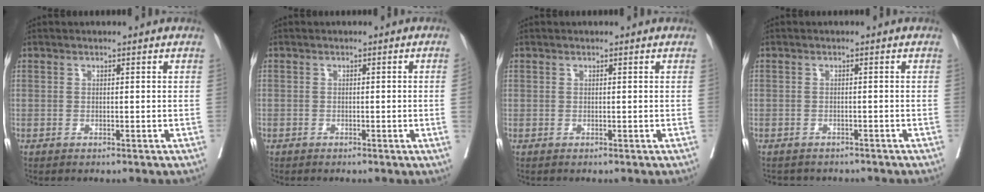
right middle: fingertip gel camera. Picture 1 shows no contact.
{"total": 1.3, "force": [-0.4, -0.3, 1.2], "torque": [-0.015, 0.001, -0.007]}
{"total": 0.0}
{"total": 5.2, "force": [-4.7, 1.9, 1.0], "torque": [-0.011, 0.002, -0.057]}